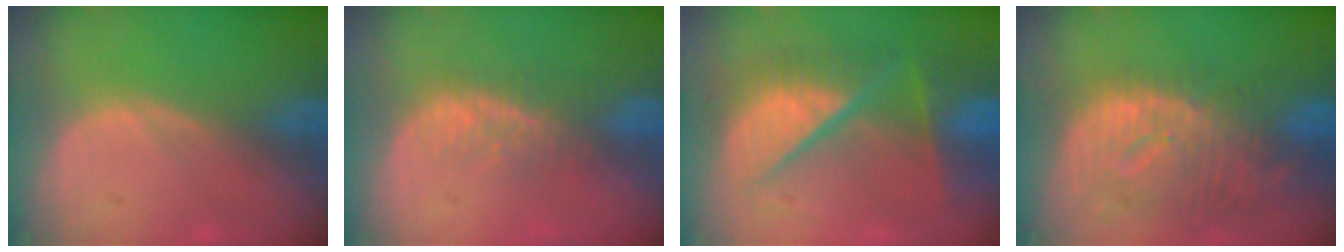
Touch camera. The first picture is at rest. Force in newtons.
{"total": 4.5, "press": 4.2, "slide": 1.7}
{"total": 10.6, "press": 10.5, "slide": 1.4}
{"total": 12.2, "press": 10.5, "slide": 6.1}